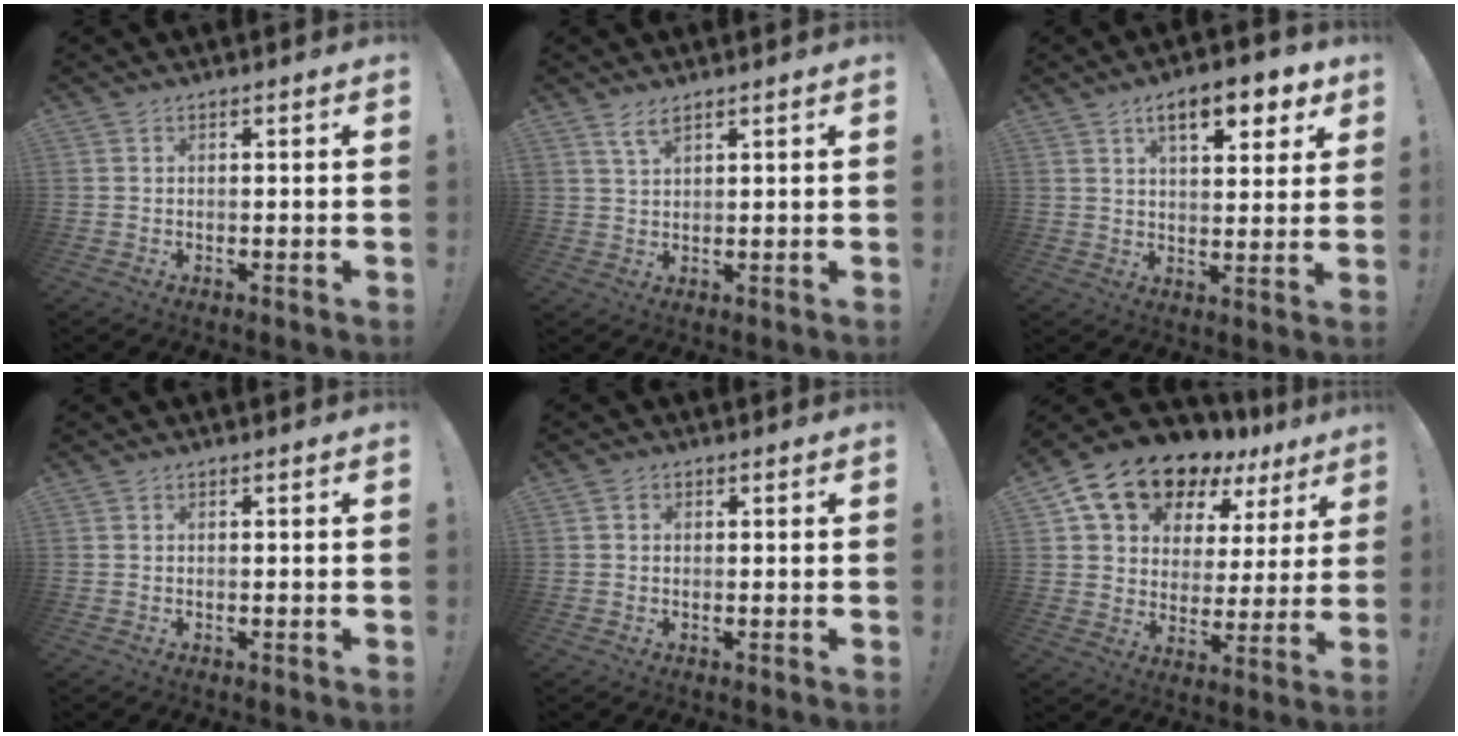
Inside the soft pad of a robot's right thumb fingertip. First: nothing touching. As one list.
[{"total": 3.6, "force": [2.5, 0.9, 2.4], "torque": [-0.037, -0.011, 0.043]}, {"total": 11.1, "force": [6.2, 4.2, 8.2], "torque": [-0.119, -0.022, 0.101]}, {"total": 0.0}, {"total": 1.1, "force": [0.1, 1.0, 0.4], "torque": [-0.001, 0.001, 0.001]}, {"total": 14.7, "force": [11.0, 7.7, 6.1], "torque": [-0.111, -0.079, 0.198]}]